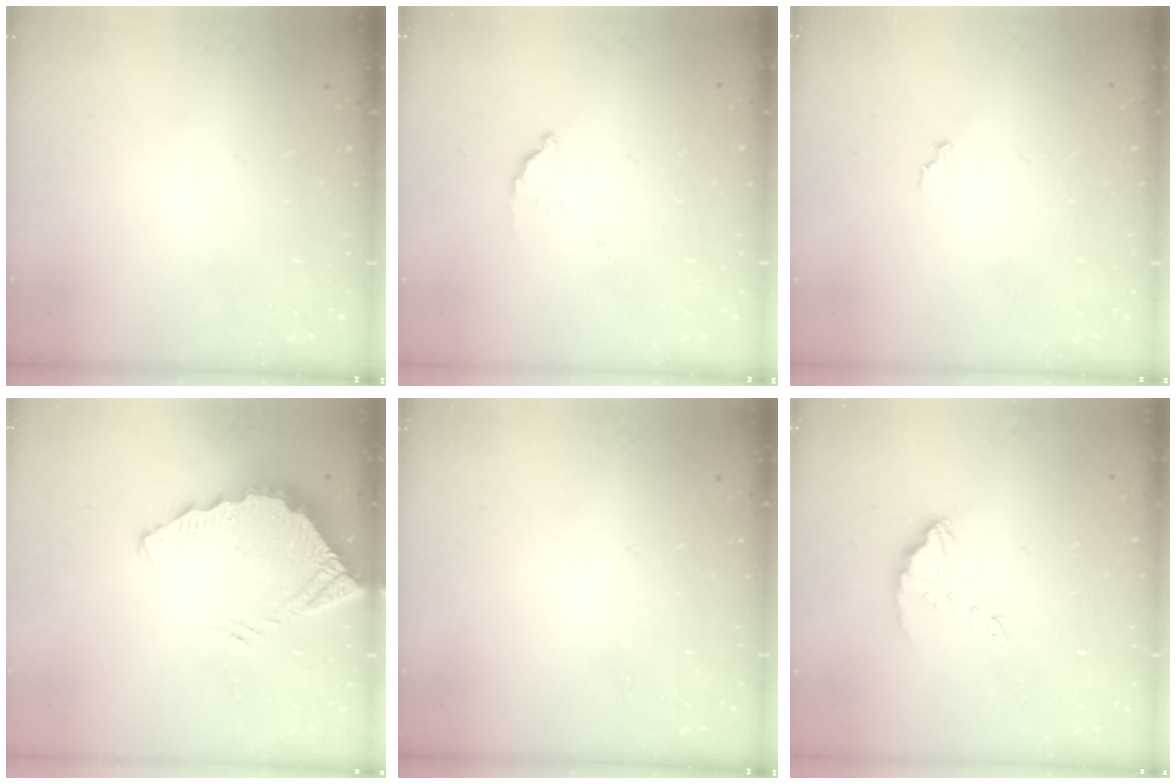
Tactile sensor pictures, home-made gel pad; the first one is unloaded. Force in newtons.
{"total": 1.9, "press": 1.9, "slide": 0.1}
{"total": 2.3, "press": 2.3, "slide": 0.1}
{"total": 3.9, "press": 3.9, "slide": 0.3}
{"total": 0.0}
{"total": 3.3, "press": 3.3, "slide": 0.1}